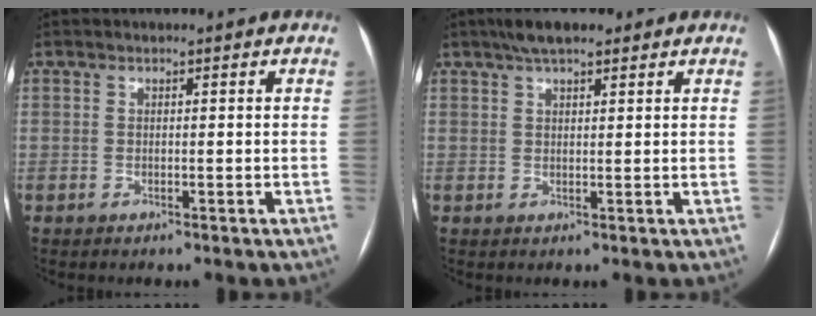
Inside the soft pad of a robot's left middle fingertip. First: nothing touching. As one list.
[{"total": 5.7, "force": [4.1, 1.6, 3.7], "torque": [-0.066, 0.024, 0.067]}]